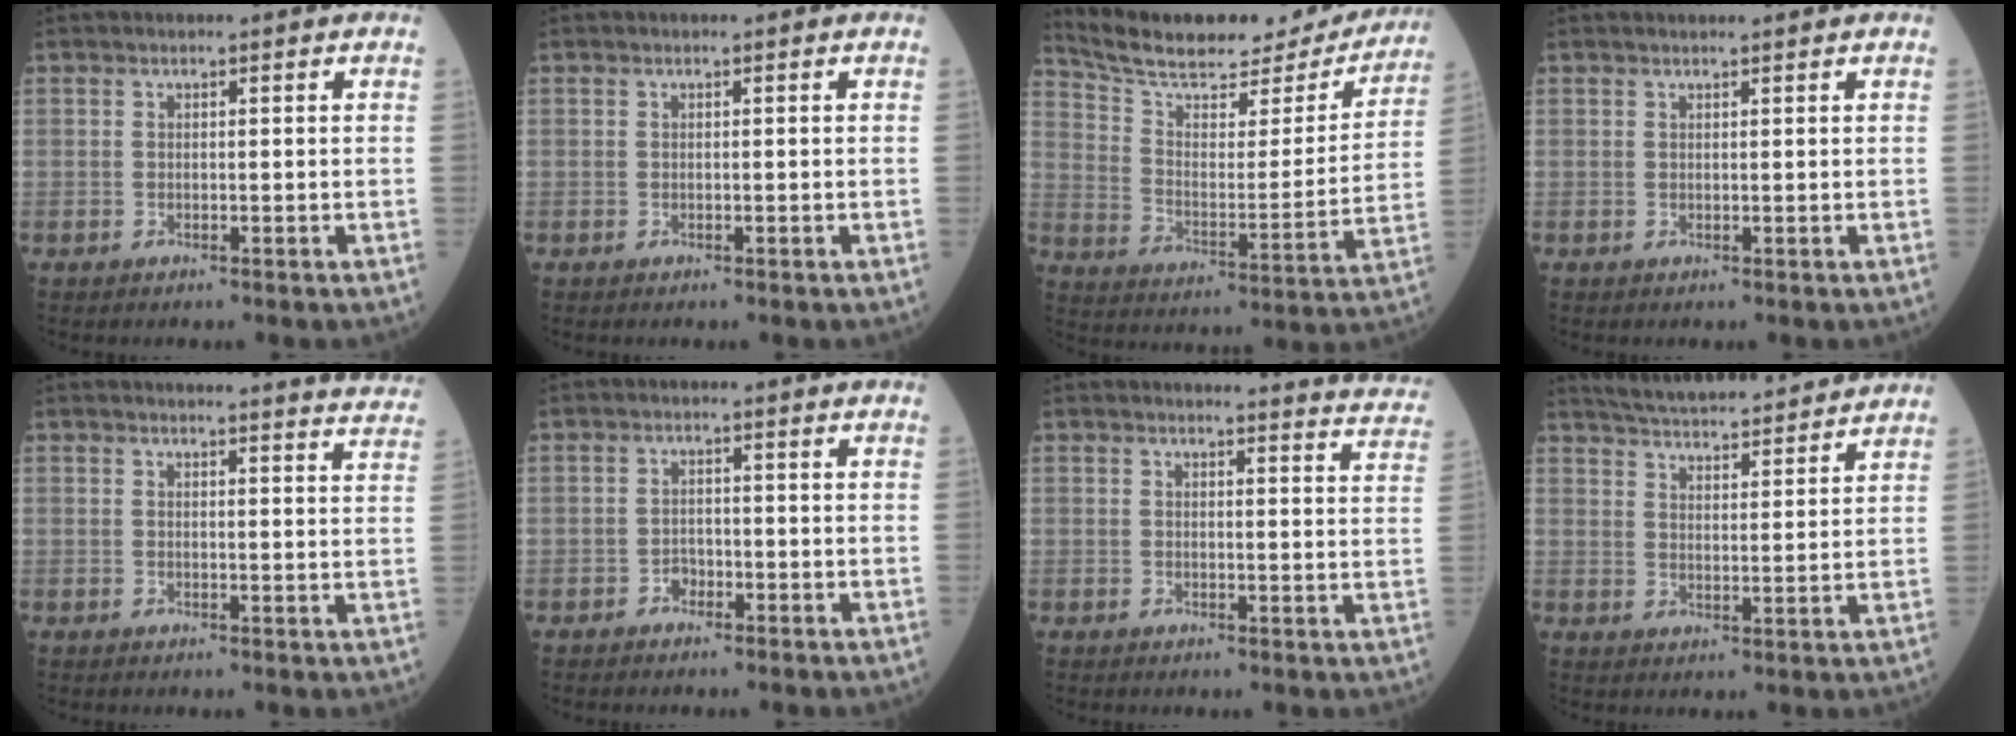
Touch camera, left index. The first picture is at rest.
{"total": 0.0}
{"total": 23.4, "force": [21.3, 5.8, 7.7], "torque": [-0.123, -0.026, 0.296]}
{"total": 2.0, "force": [1.9, 0.0, 0.7], "torque": [-0.007, 0.013, 0.027]}
{"total": 11.9, "force": [11.6, 0.4, 2.2], "torque": [-0.008, -0.049, 0.104]}
{"total": 1.6, "force": [-1.1, 1.0, 0.5], "torque": [-0.007, 0.004, -0.020]}
{"total": 11.0, "force": [10.9, 0.4, 1.2], "torque": [0.008, -0.065, 0.090]}
{"total": 15.8, "force": [14.7, 1.7, 5.4], "torque": [-0.089, 0.021, 0.213]}